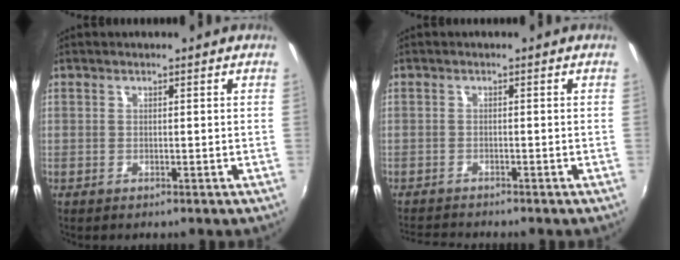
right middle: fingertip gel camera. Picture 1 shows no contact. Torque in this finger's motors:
{"motor_torque": [0.00, -0.17, 0.05, 0.01]}